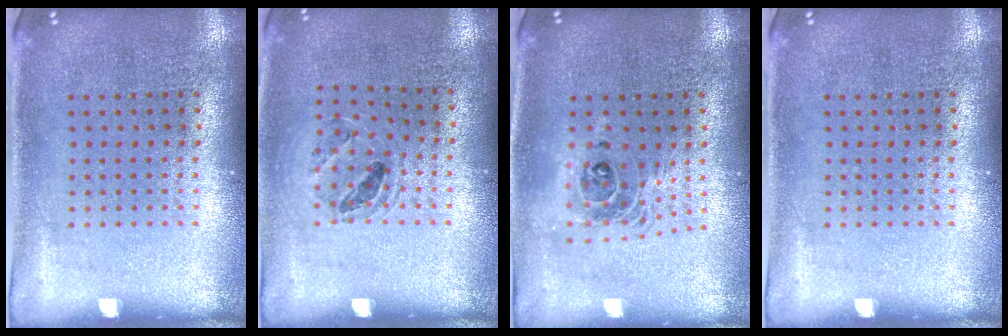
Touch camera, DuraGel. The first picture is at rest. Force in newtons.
{"total": 1.0, "press": 1.0, "slide": 0.1}
{"total": 1.7, "press": 1.4, "slide": 0.9}
{"total": 0.0}